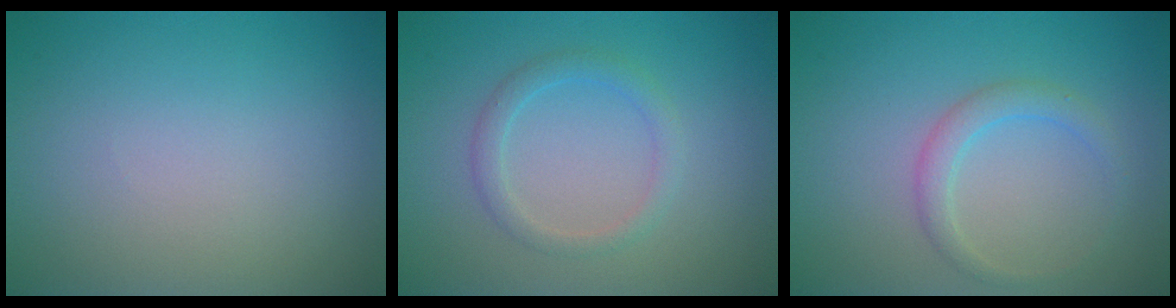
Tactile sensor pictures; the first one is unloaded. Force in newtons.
{"total": 1.9, "press": 1.9, "slide": 0.2}
{"total": 2.0, "press": 2.0, "slide": 0.2}